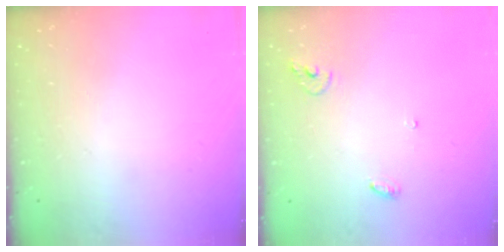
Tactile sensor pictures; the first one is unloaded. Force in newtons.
{"total": 5.0, "press": 5.0, "slide": 0.4}